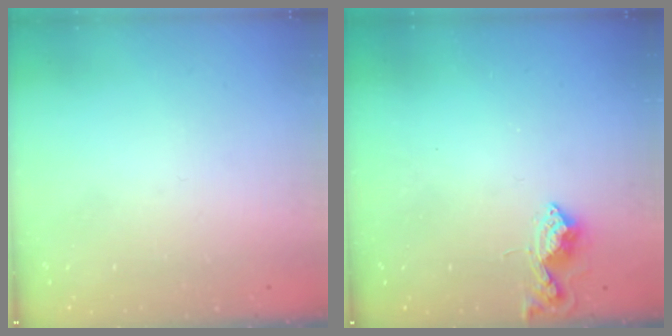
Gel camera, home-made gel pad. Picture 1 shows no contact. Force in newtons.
{"total": 9.1, "press": 9.1, "slide": 0.4}